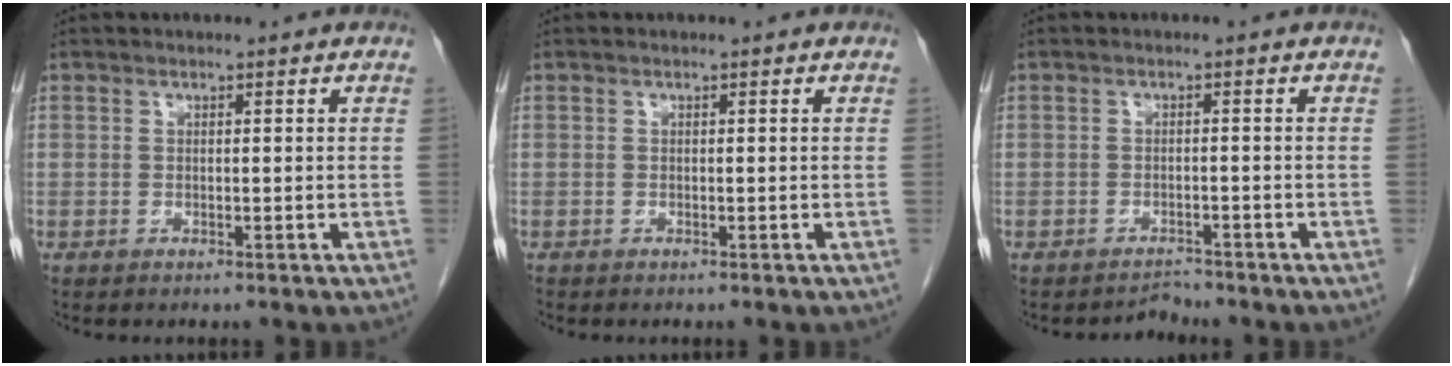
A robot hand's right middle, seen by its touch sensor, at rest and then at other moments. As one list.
[{"total": 0.0}, {"total": 1.6, "force": [-1.5, 0.2, -0.6], "torque": [0.011, -0.006, -0.021]}]